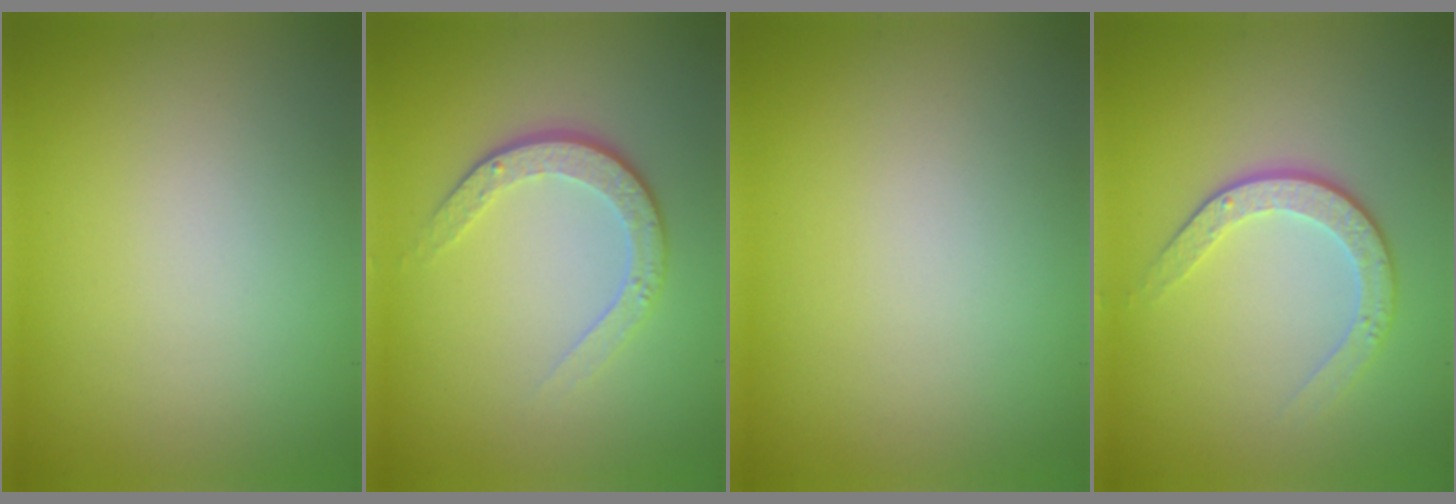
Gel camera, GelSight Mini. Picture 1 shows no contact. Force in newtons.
{"total": 3.4, "press": 2.6, "slide": 2.3}
{"total": 0.0}
{"total": 3.2, "press": 2.6, "slide": 1.7}